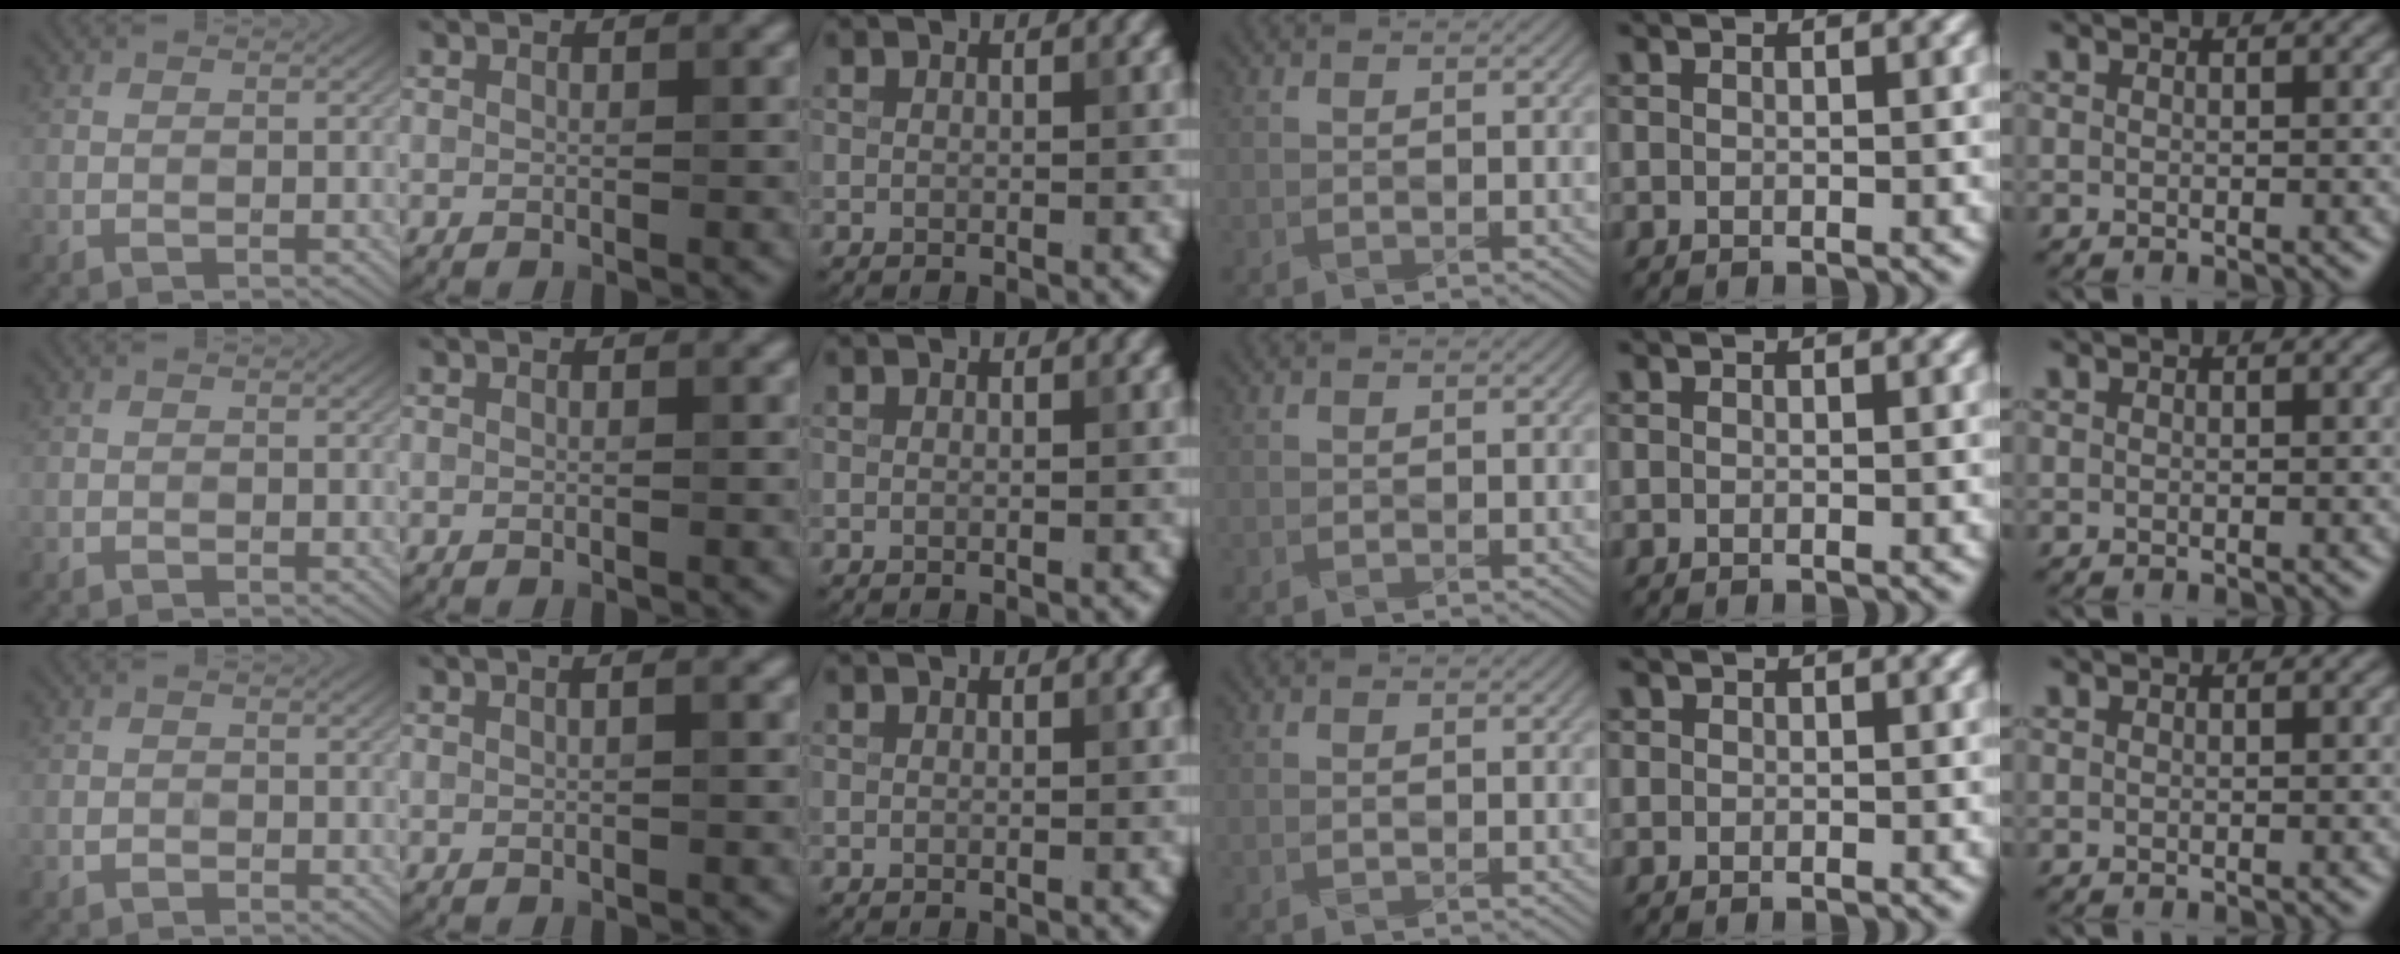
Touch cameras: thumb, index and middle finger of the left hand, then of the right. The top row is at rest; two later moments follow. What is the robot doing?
{"motion": "wrap", "object": "tissue paper"}